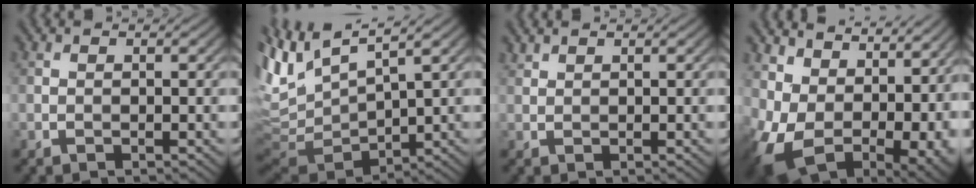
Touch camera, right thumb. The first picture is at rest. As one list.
[{"total": 10.7, "force": [4.3, 3.9, 9.0], "torque": [-0.218, 0.012, 0.091]}, {"total": 1.1, "force": [1.0, 0.1, 0.2], "torque": [-0.009, 0.004, 0.027]}, {"total": 15.9, "force": [4.1, 10.4, 11.3], "torque": [-0.202, -0.029, 0.118]}]